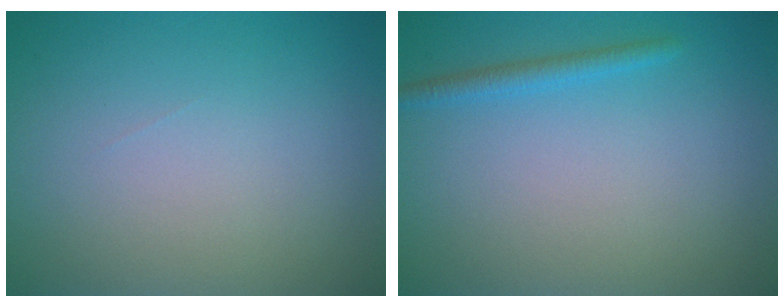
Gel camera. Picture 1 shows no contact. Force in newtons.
{"total": 1.5, "press": 1.4, "slide": 0.1}